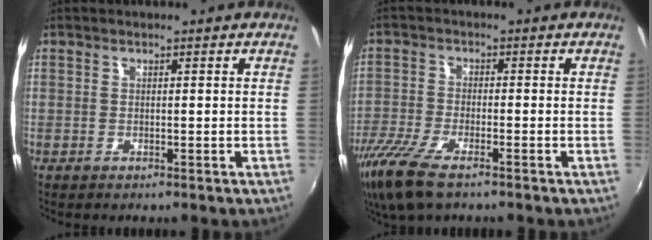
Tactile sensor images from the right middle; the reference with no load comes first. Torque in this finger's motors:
{"motor_torque": [1.08, -1.06, 0.44, 0.15]}